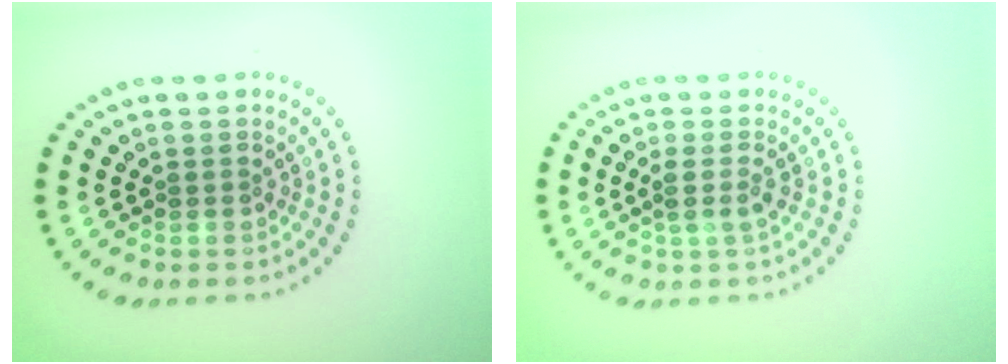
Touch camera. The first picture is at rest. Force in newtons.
{"total": 1.5, "press": 1.2, "slide": 0.9}